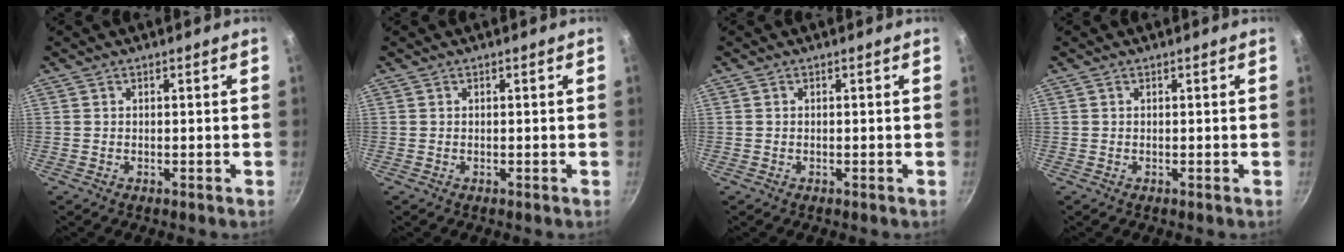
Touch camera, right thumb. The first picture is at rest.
{"total": 0.0}
{"total": 0.0}
{"total": 0.0}